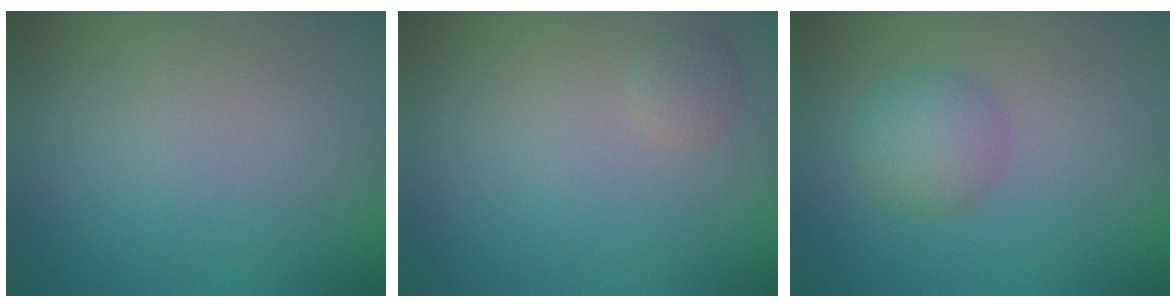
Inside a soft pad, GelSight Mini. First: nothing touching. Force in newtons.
{"total": 1.0, "press": 1.0, "slide": 0.1}
{"total": 2.9, "press": 2.9, "slide": 0.1}